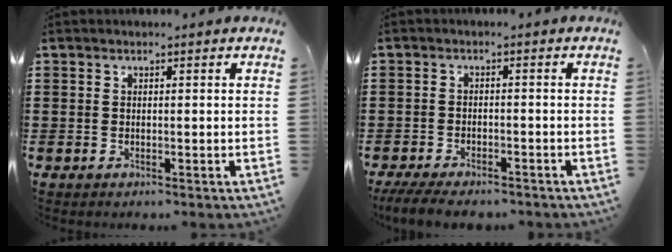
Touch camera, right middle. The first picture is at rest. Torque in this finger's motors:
{"motor_torque": [0.27, -0.09, 0.14, 0.14]}